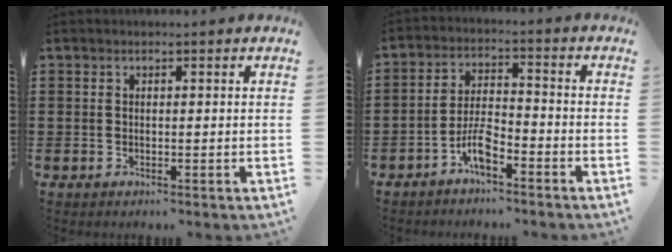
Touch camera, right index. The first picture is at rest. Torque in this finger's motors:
{"motor_torque": [2.14, 0.00, 0.61, 0.10]}